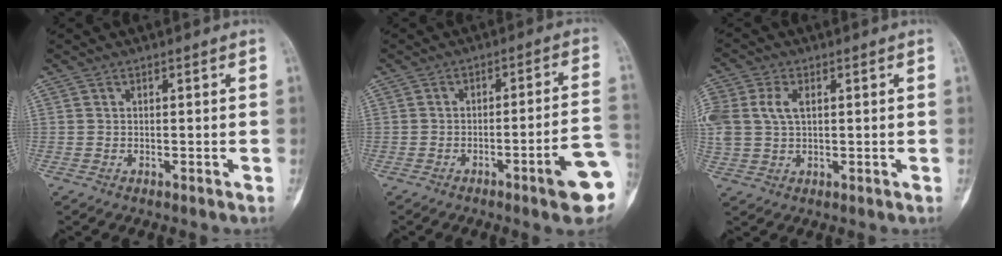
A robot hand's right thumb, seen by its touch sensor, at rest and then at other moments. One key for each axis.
{"total": 10.7, "fx": -4.4, "fy": 1.2, "fz": 9.7, "tx": -0.112, "ty": 0.026, "tz": -0.057}
{"total": 10.8, "fx": 2.5, "fy": 7.2, "fz": 7.5, "tx": -0.201, "ty": 0.010, "tz": 0.052}